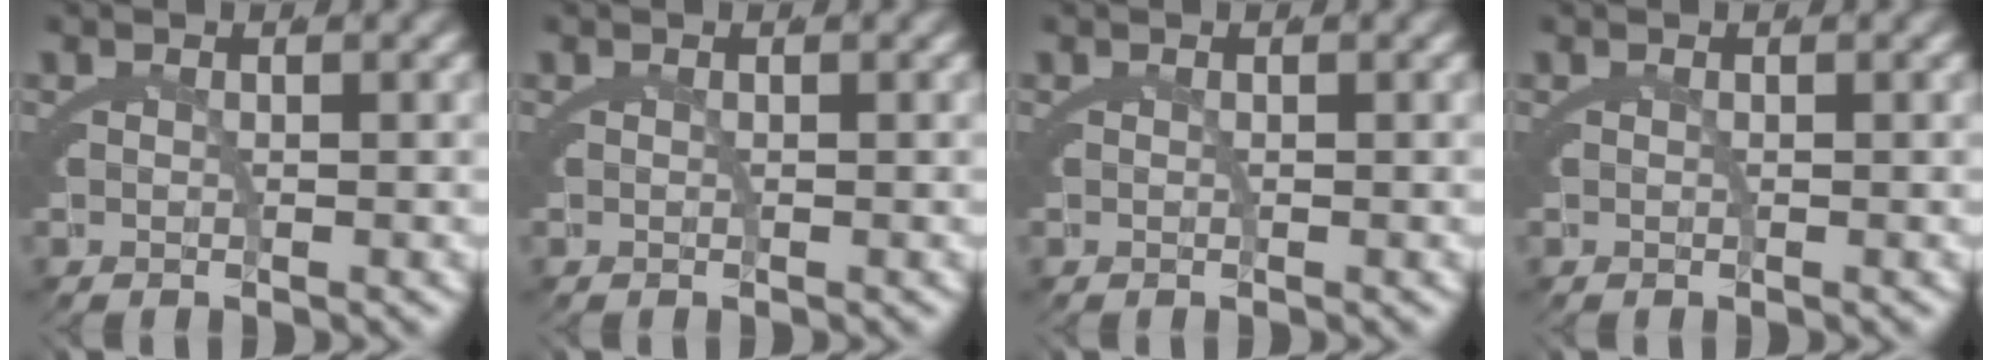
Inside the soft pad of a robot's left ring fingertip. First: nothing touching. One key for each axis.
{"total": 0.0}
{"total": 0.0}
{"total": 0.0}